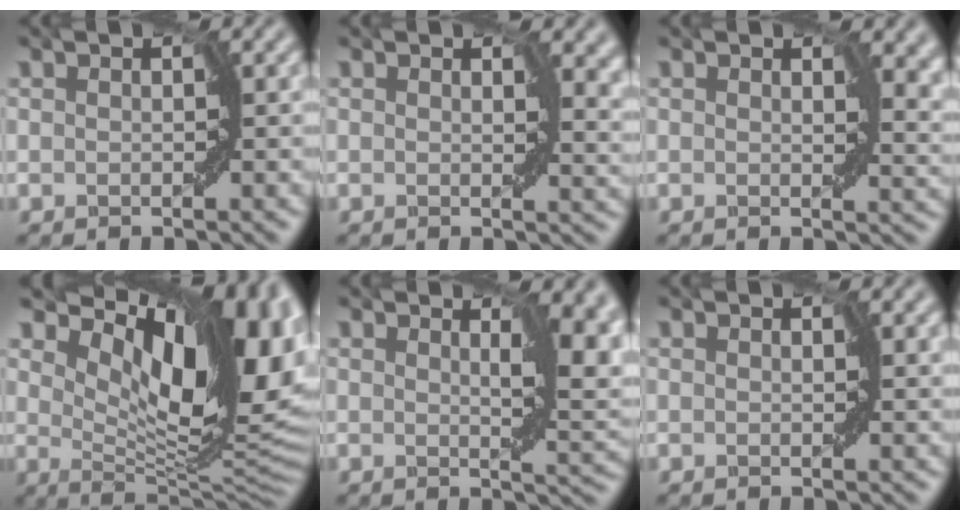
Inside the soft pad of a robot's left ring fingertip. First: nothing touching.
{"total": 4.3, "force": [1.2, 2.8, 3.1], "torque": [-0.026, -0.002, 0.007]}
{"total": 5.1, "force": [1.3, 3.3, 3.6], "torque": [-0.032, -0.003, 0.009]}
{"total": 14.6, "force": [5.2, 6.7, 11.9], "torque": [-0.161, -0.008, 0.092]}
{"total": 7.1, "force": [1.2, 3.3, 6.2], "torque": [-0.082, -0.004, 0.017]}
{"total": 1.0, "force": [0.4, 0.5, 0.7], "torque": [-0.010, -0.003, 0.002]}